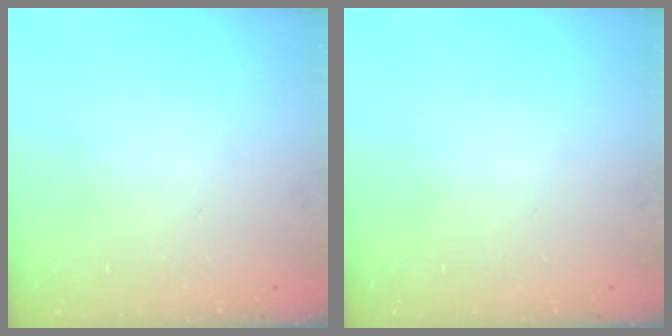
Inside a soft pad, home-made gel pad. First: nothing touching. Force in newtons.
{"total": 0.0}